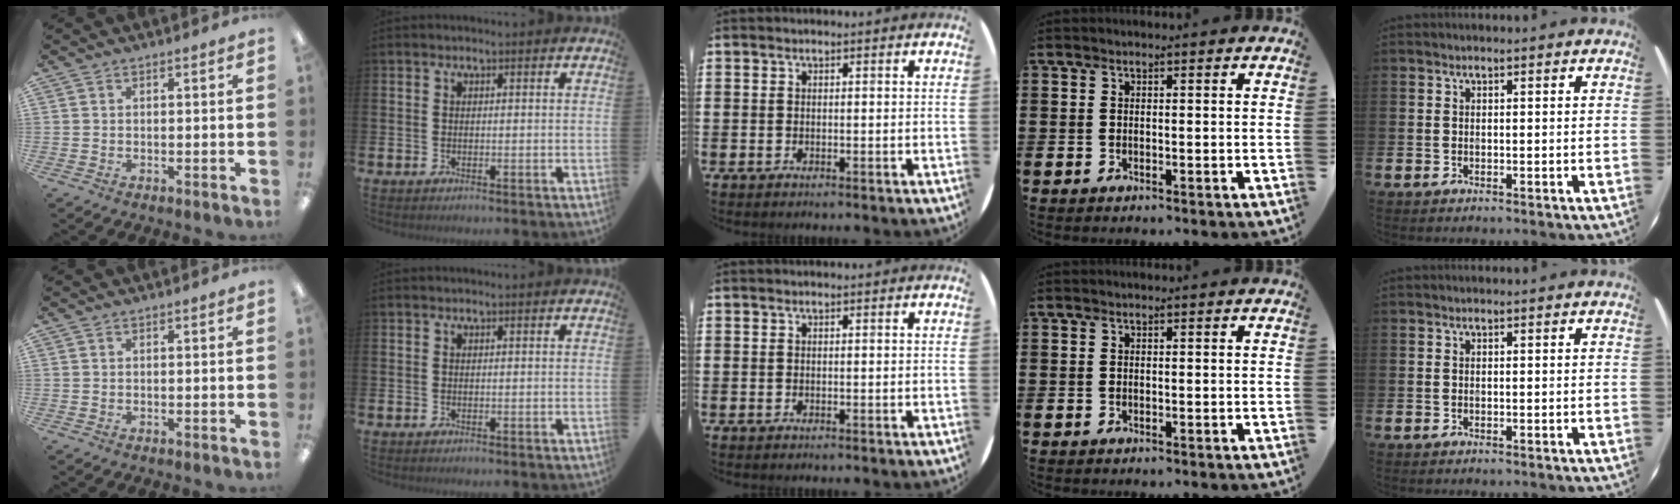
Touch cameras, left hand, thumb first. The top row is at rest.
{}